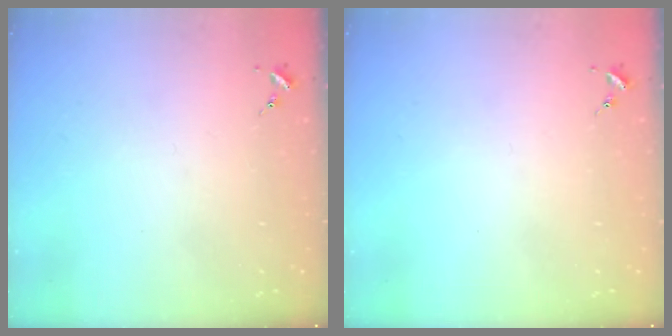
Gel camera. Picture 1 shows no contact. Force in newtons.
{"total": 0.0}